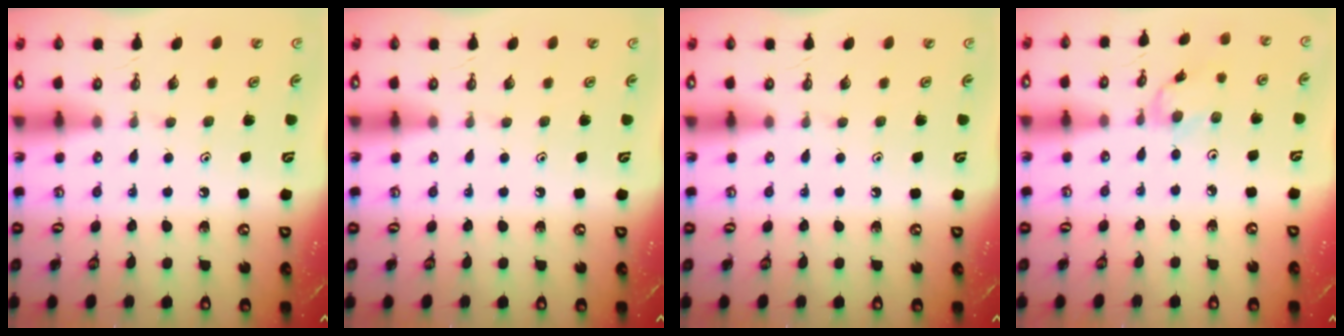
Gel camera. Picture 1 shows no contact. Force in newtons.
{"total": 0.0}
{"total": 0.0}
{"total": 3.3, "press": 3.3, "slide": 0.3}